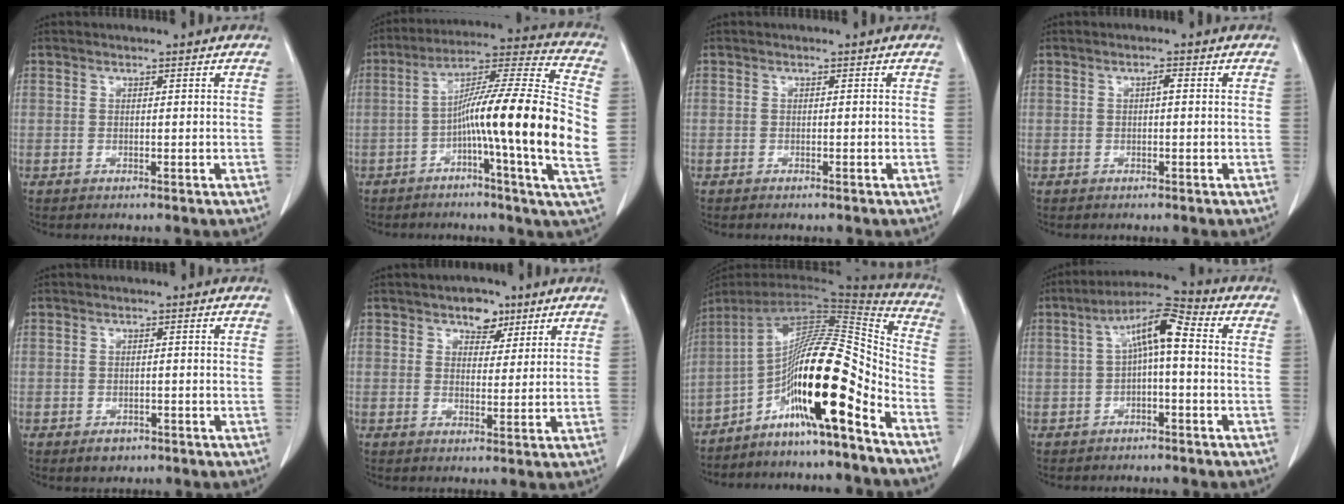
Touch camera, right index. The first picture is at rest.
{"total": 19.6, "force": [-2.3, -0.2, 19.5], "torque": [-0.301, 0.013, -0.050]}
{"total": 0.0}
{"total": 0.9, "force": [0.1, 0.2, 0.9], "torque": [-0.014, 0.003, 0.000]}
{"total": 1.9, "force": [-1.1, 1.4, 0.7], "torque": [-0.008, 0.002, -0.009]}
{"total": 4.5, "force": [2.8, 2.8, 2.1], "torque": [-0.020, 0.006, 0.042]}
{"total": 17.9, "force": [-9.4, 0.0, 15.3], "torque": [-0.253, 0.017, -0.164]}
{"total": 7.9, "force": [0.6, 1.8, 7.7], "torque": [-0.138, 0.035, 0.004]}